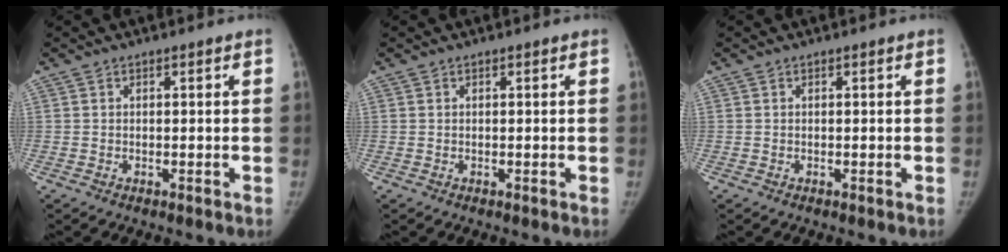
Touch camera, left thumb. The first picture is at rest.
{"total": 0.0}
{"total": 0.0}